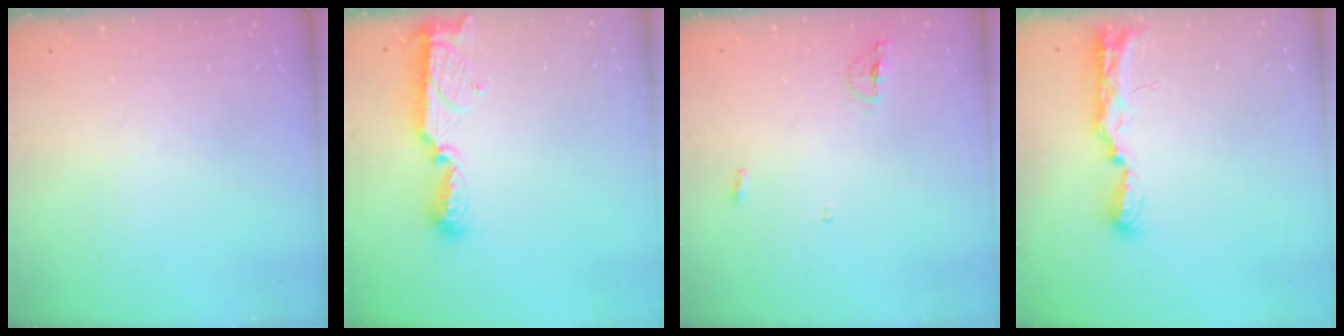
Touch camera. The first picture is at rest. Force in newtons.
{"total": 8.4, "press": 8.4, "slide": 0.5}
{"total": 4.1, "press": 4.0, "slide": 0.9}
{"total": 9.4, "press": 9.2, "slide": 2.0}